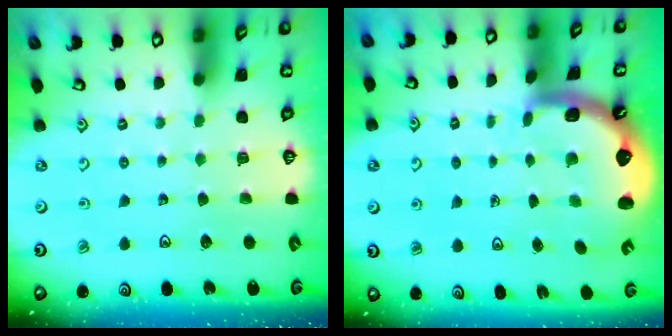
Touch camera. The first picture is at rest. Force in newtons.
{"total": 3.4, "press": 2.6, "slide": 2.3}